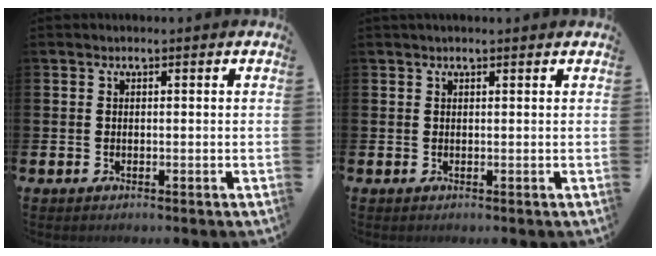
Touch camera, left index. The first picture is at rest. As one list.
[{"total": 0.6, "force": [0.5, 0.0, 0.3], "torque": [-0.002, -0.001, 0.008]}]